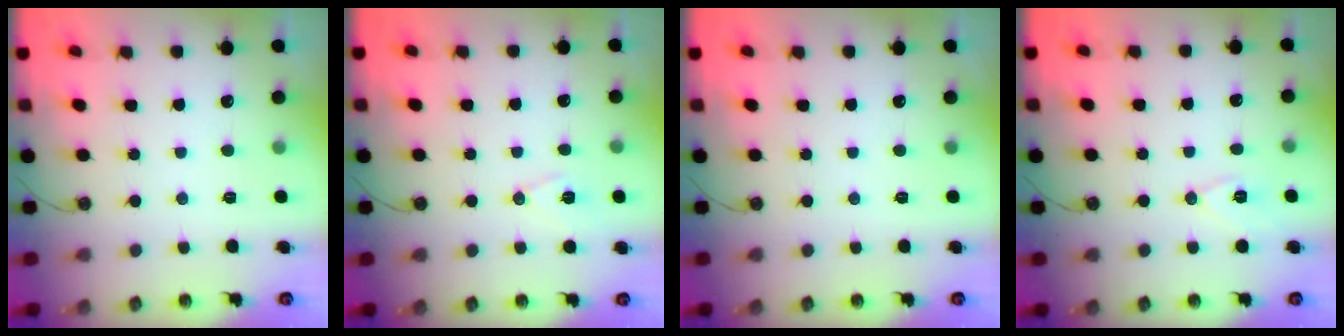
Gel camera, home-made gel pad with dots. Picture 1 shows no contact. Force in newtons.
{"total": 7.8, "press": 6.9, "slide": 3.7}
{"total": 0.0}
{"total": 7.8, "press": 6.8, "slide": 3.9}